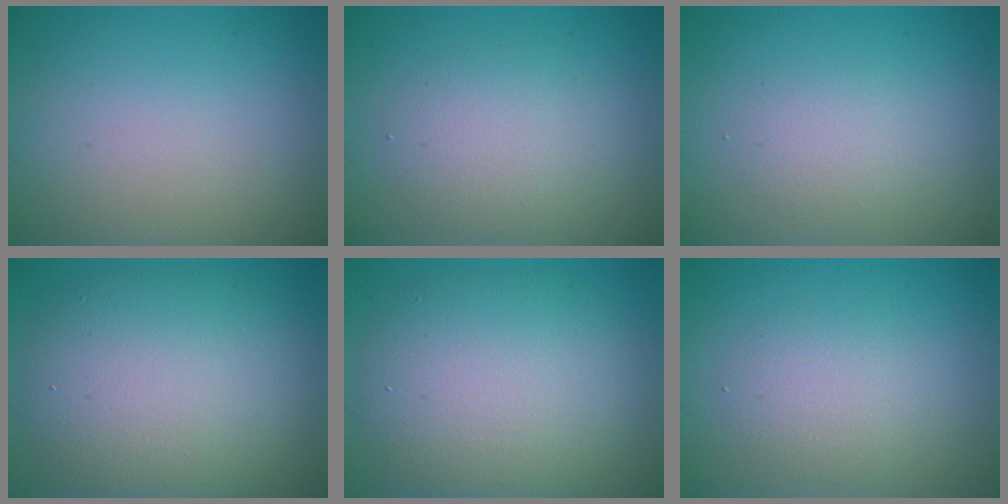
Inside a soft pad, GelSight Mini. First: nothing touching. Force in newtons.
{"total": 3.2, "press": 3.2, "slide": 0.2}
{"total": 1.7, "press": 1.7, "slide": 0.1}
{"total": 8.8, "press": 8.8, "slide": 0.7}
{"total": 8.2, "press": 8.2, "slide": 0.3}
{"total": 2.5, "press": 2.5, "slide": 0.1}